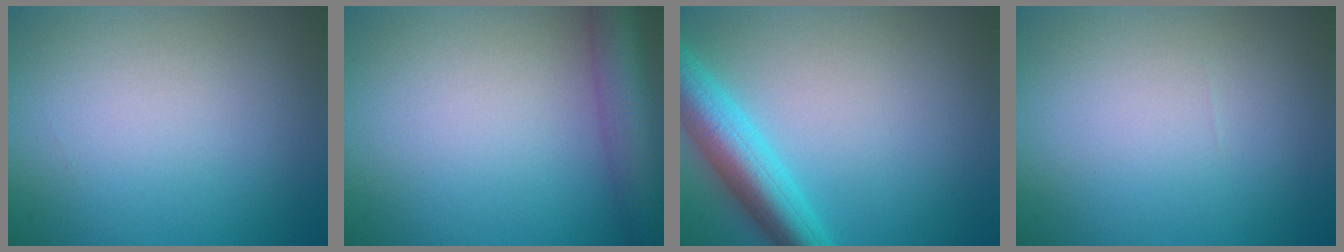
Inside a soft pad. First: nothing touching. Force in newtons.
{"total": 5.9, "press": 5.9, "slide": 0.4}
{"total": 6.1, "press": 6.1, "slide": 0.2}
{"total": 0.0}